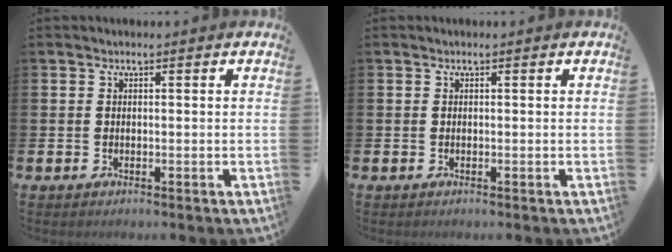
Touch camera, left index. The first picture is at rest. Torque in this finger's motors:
{"motor_torque": [-0.09, -0.01, 0.01, 0.01]}